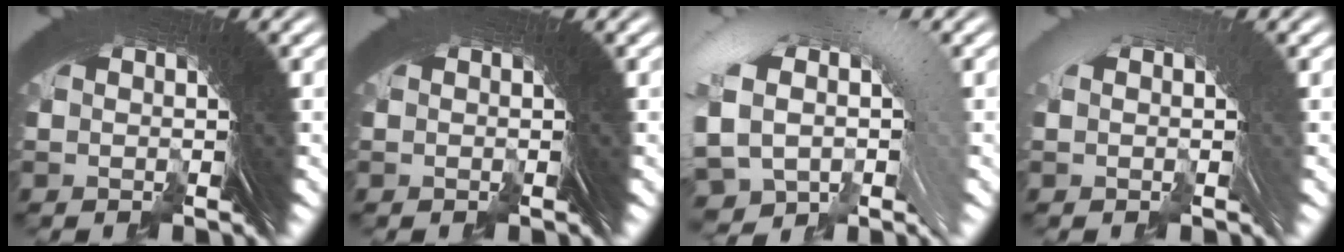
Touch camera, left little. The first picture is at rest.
{"total": 0.0}
{"total": 23.2, "force": [-1.9, -8.2, -21.7], "torque": [0.300, 0.028, -0.052]}
{"total": 11.5, "force": [1.4, -6.2, -9.6], "torque": [0.174, 0.033, 0.015]}